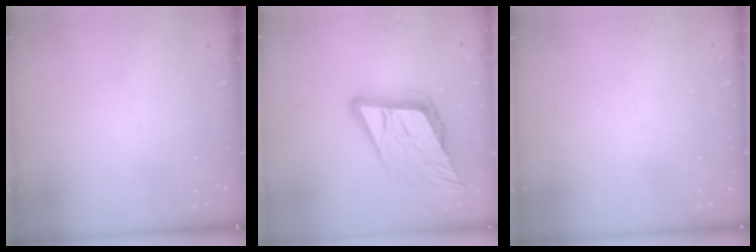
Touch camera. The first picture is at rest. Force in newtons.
{"total": 17.4, "press": 16.8, "slide": 4.4}
{"total": 1.5, "press": 1.5, "slide": 0.1}